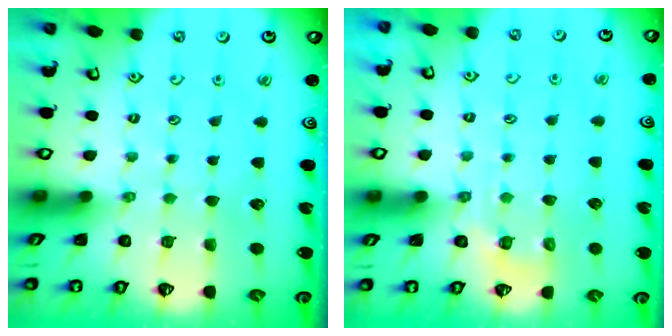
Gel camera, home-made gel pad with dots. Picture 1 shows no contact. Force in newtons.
{"total": 2.9, "press": 2.6, "slide": 1.2}